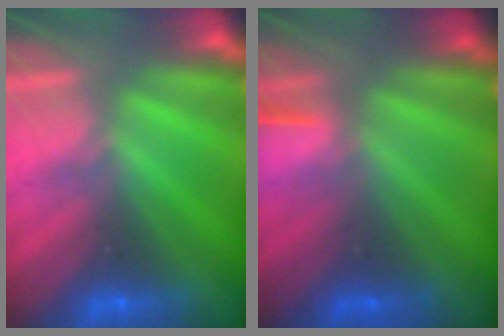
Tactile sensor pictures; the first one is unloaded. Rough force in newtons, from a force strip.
{"total": 1.6}